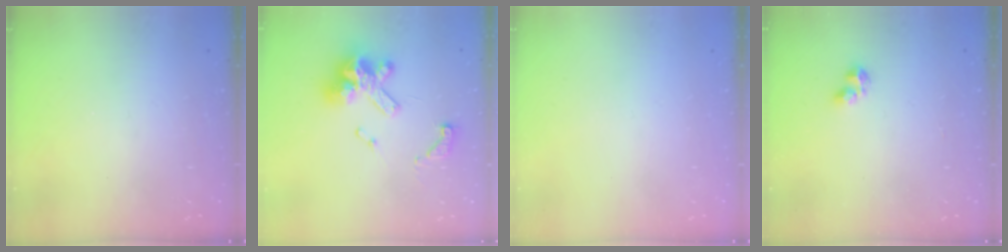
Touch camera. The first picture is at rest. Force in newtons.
{"total": 14.5, "press": 14.5, "slide": 0.9}
{"total": 0.0}
{"total": 2.3, "press": 2.2, "slide": 0.6}